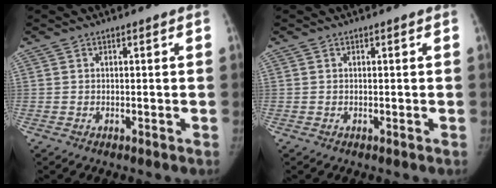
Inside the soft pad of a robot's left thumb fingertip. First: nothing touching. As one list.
[{"total": 0.0}]